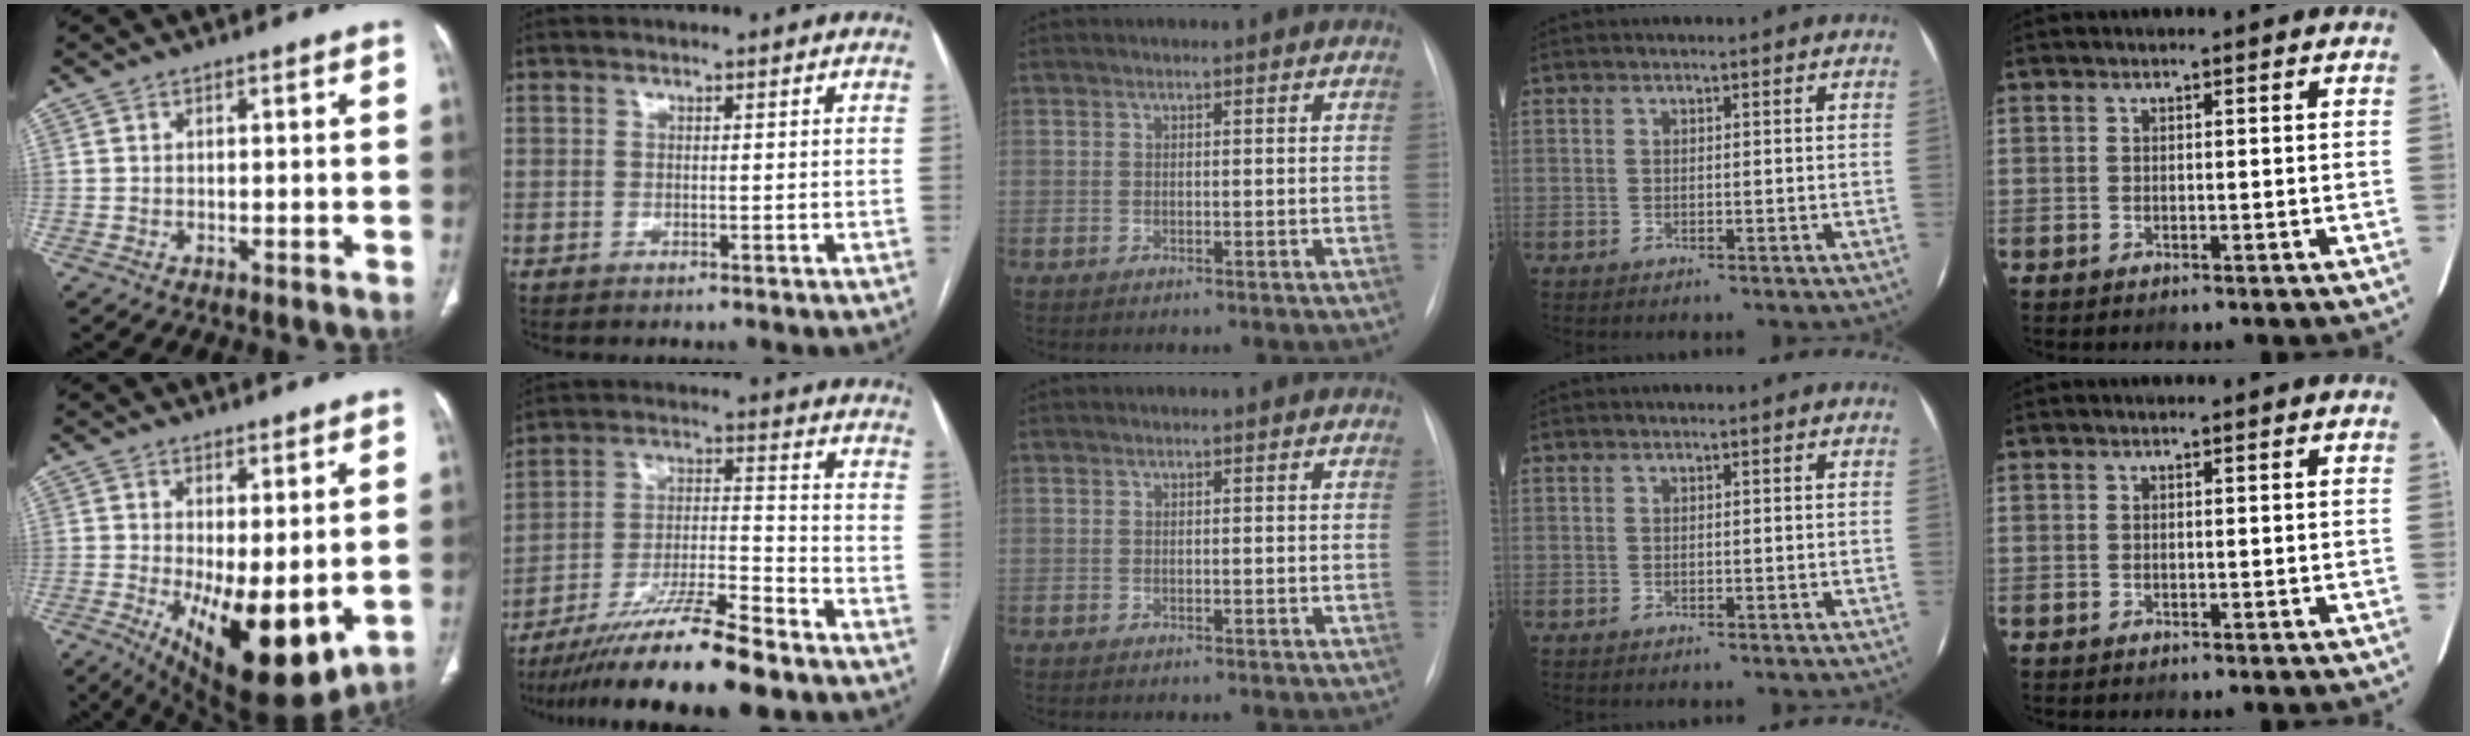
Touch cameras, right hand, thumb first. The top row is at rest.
{"thumb": {"total": 15.7, "force": [-2.5, 6.4, 14.1], "torque": [-0.212, -0.035, -0.017]}, "index": {"total": 15.2, "force": [-12.0, 0.4, 9.2], "torque": [-0.167, -0.016, -0.208]}}